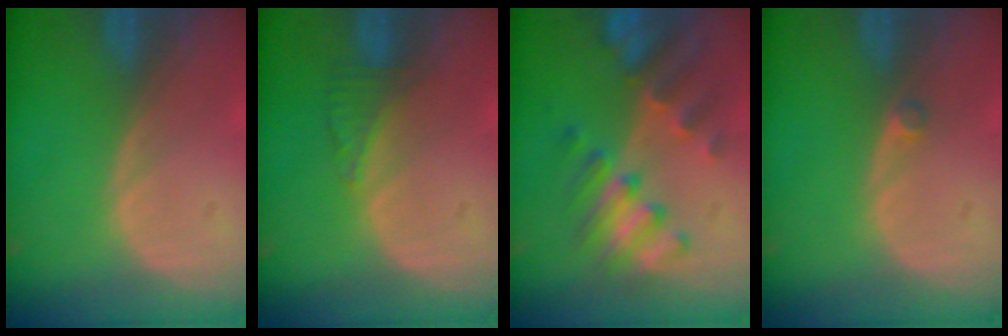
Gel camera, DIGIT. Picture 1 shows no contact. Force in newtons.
{"total": 2.5, "press": 2.5, "slide": 0.2}
{"total": 7.8, "press": 7.7, "slide": 0.8}
{"total": 1.0, "press": 0.9, "slide": 0.5}